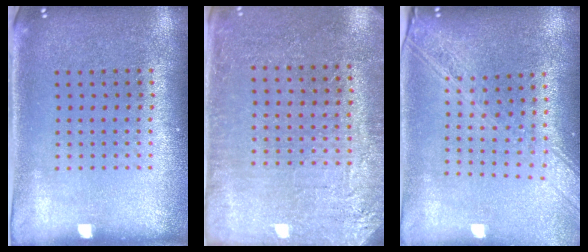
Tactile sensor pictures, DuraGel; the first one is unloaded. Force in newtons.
{"total": 2.9, "press": 2.8, "slide": 0.5}
{"total": 2.2, "press": 1.9, "slide": 1.2}